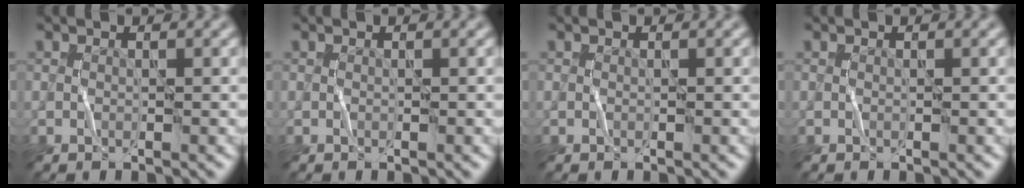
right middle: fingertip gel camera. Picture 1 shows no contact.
{"total": 0.0}
{"total": 0.0}
{"total": 0.0}